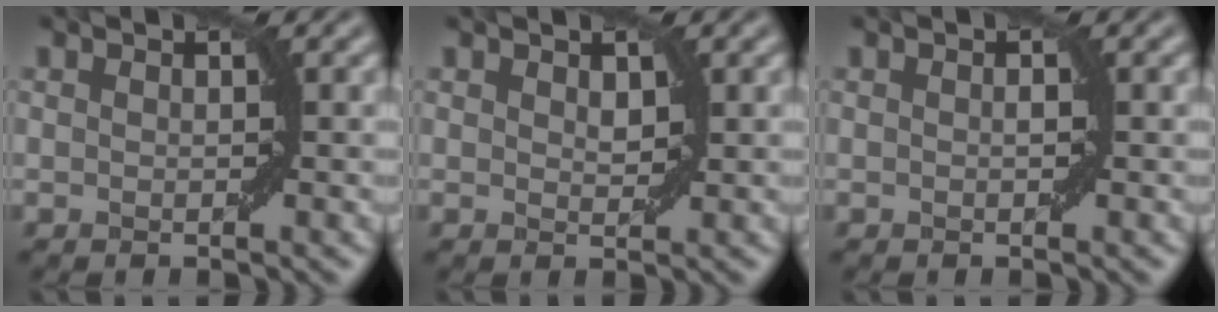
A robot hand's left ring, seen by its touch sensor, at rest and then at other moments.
{"total": 1.0, "force": [0.5, 0.6, 0.7], "torque": [-0.009, -0.001, 0.012]}
{"total": 0.5, "force": [0.0, 0.2, 0.5], "torque": [-0.004, 0.003, 0.002]}